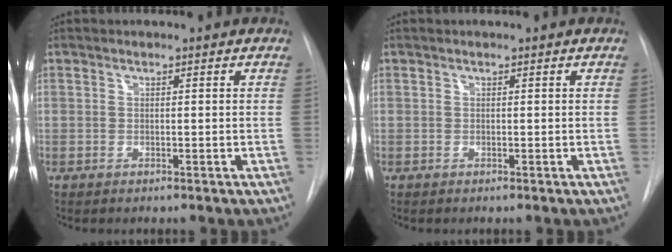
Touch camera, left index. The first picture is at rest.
{"total": 0.0}